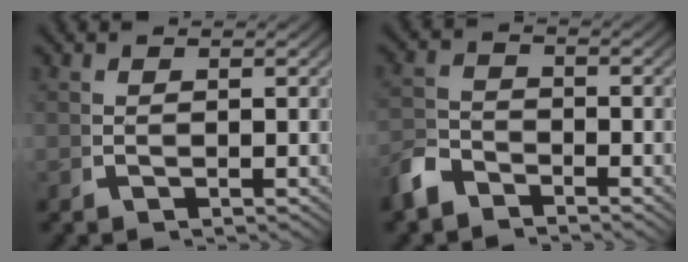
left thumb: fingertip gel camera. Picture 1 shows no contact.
{"total": 3.0, "force": [-2.6, 1.3, 0.8], "torque": [-0.017, -0.007, -0.048]}